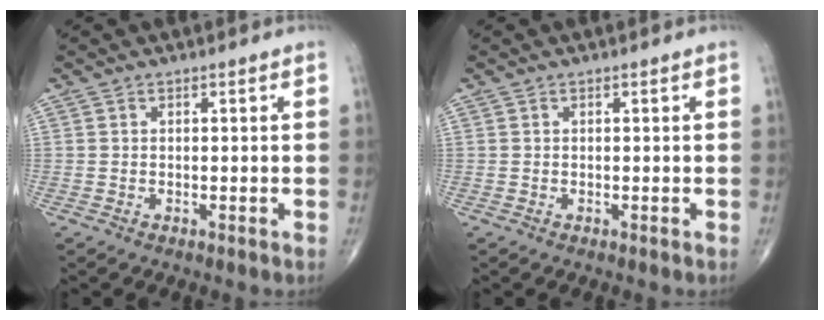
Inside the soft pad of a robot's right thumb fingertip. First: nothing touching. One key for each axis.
{"total": 0.0}